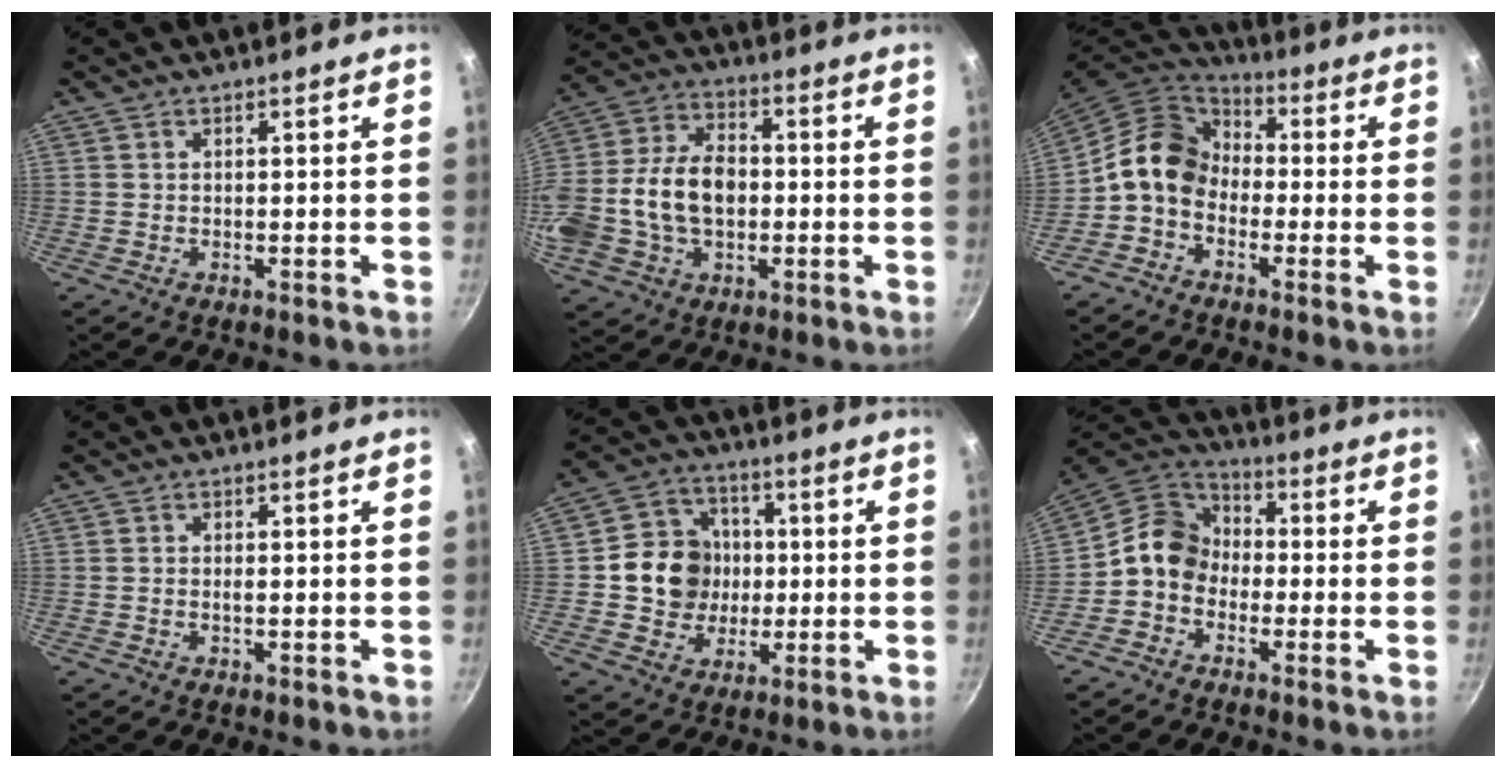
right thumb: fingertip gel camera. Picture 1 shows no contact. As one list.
[{"total": 18.3, "force": [-1.7, 12.6, 13.1], "torque": [-0.248, 0.034, -0.037]}, {"total": 11.9, "force": [-1.8, 9.4, 7.1], "torque": [-0.097, 0.045, -0.063]}, {"total": 0.6, "force": [-0.1, 0.2, 0.6], "torque": [-0.012, 0.000, -0.002]}, {"total": 12.3, "force": [0.2, 11.1, 5.2], "torque": [-0.050, 0.017, -0.003]}, {"total": 10.0, "force": [-1.8, 8.3, 5.2], "torque": [-0.063, 0.043, -0.062]}]